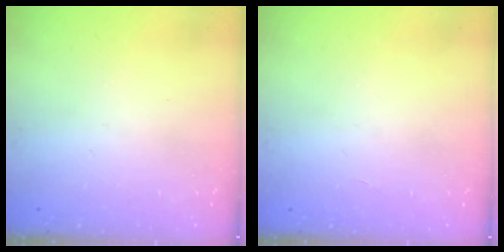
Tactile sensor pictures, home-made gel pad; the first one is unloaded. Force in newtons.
{"total": 0.0}